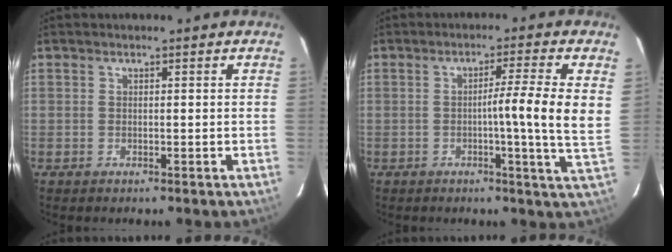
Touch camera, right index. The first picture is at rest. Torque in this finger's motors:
{"motor_torque": [0.65, 0.16, 0.41, 0.09]}